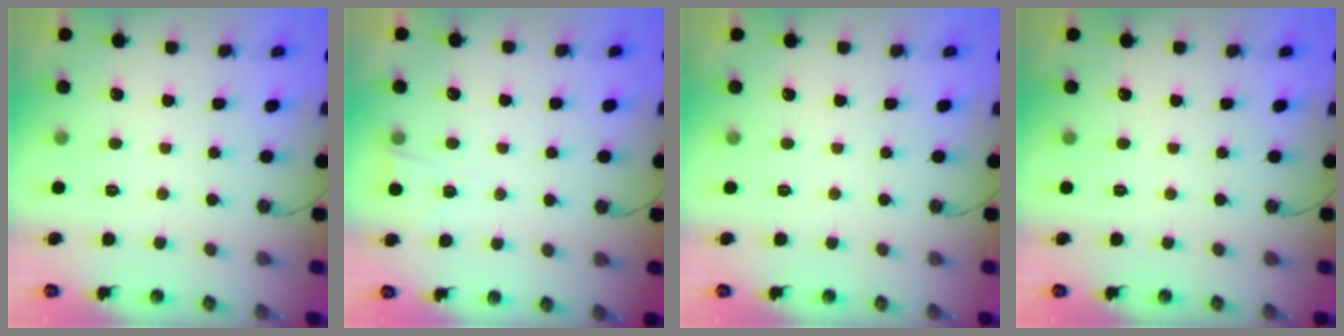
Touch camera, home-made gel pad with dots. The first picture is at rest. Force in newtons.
{"total": 2.7, "press": 2.1, "slide": 1.6}
{"total": 0.0}
{"total": 0.0}